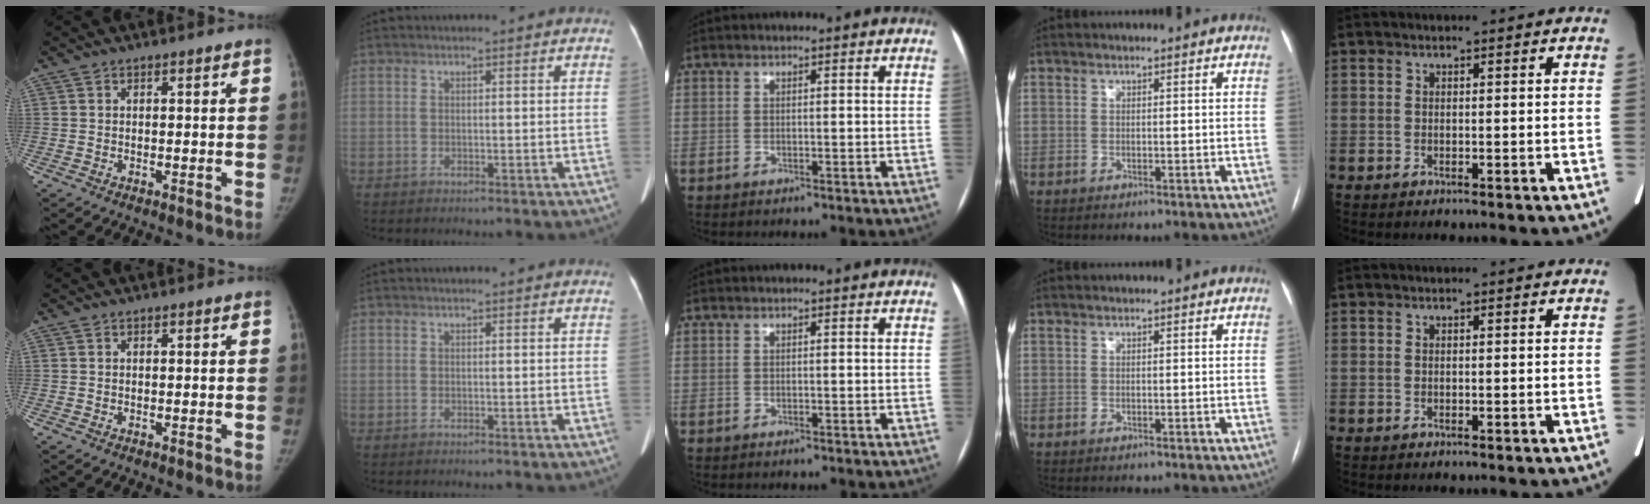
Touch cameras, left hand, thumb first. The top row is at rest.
{}